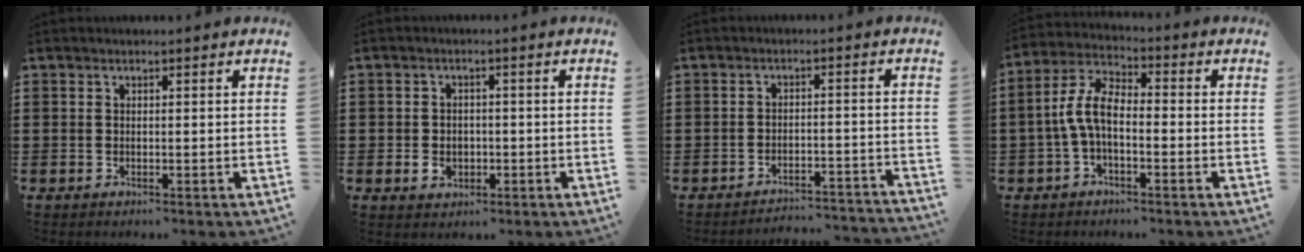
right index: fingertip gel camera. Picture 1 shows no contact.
{"total": 2.6, "force": [-0.8, 2.0, 1.5], "torque": [-0.034, 0.000, -0.015]}
{"total": 3.1, "force": [-3.1, 0.1, 0.4], "torque": [-0.012, 0.002, -0.067]}
{"total": 6.8, "force": [-1.6, 3.0, 5.9], "torque": [-0.150, -0.005, -0.039]}